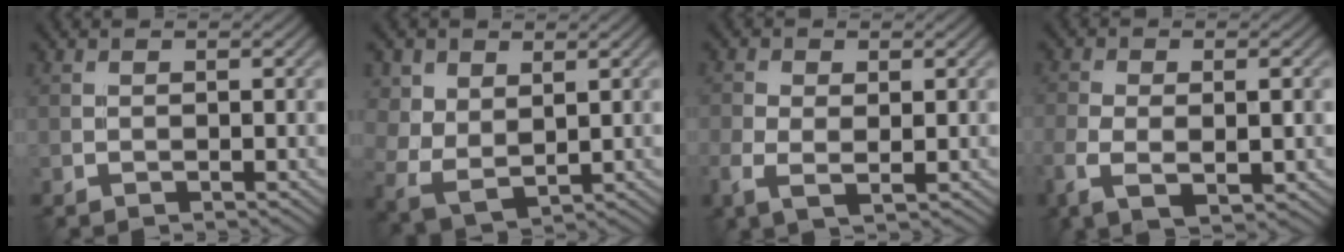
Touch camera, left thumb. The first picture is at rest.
{"total": 5.6, "force": [3.1, 3.7, 2.8], "torque": [-0.082, -0.007, 0.067]}
{"total": 3.9, "force": [-0.4, 2.2, 3.2], "torque": [-0.079, -0.007, -0.011]}
{"total": 6.1, "force": [-1.7, 2.9, 5.1], "torque": [-0.113, -0.014, -0.028]}